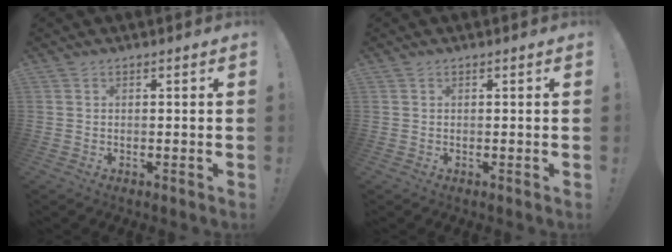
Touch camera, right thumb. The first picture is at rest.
{"total": 0.0}